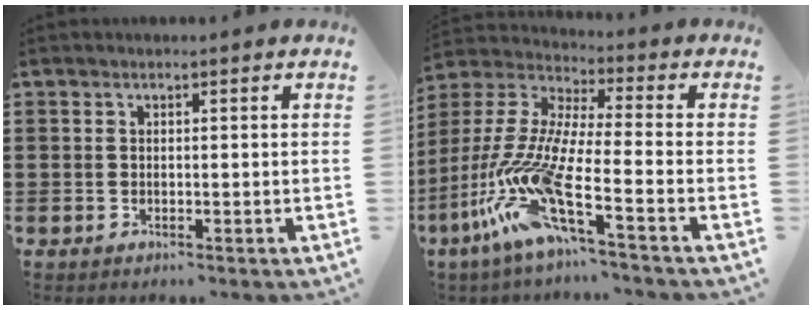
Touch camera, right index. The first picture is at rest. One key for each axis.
{"total": 12.8, "fx": -7.2, "fy": 2.0, "fz": 10.4, "tx": -0.264, "ty": -0.033, "tz": -0.157}